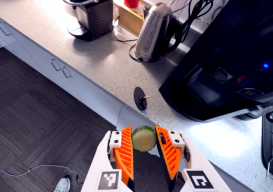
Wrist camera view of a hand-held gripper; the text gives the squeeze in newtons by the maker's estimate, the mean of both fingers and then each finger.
{"total": 7.4, "left": 7.7, "right": 7.2}